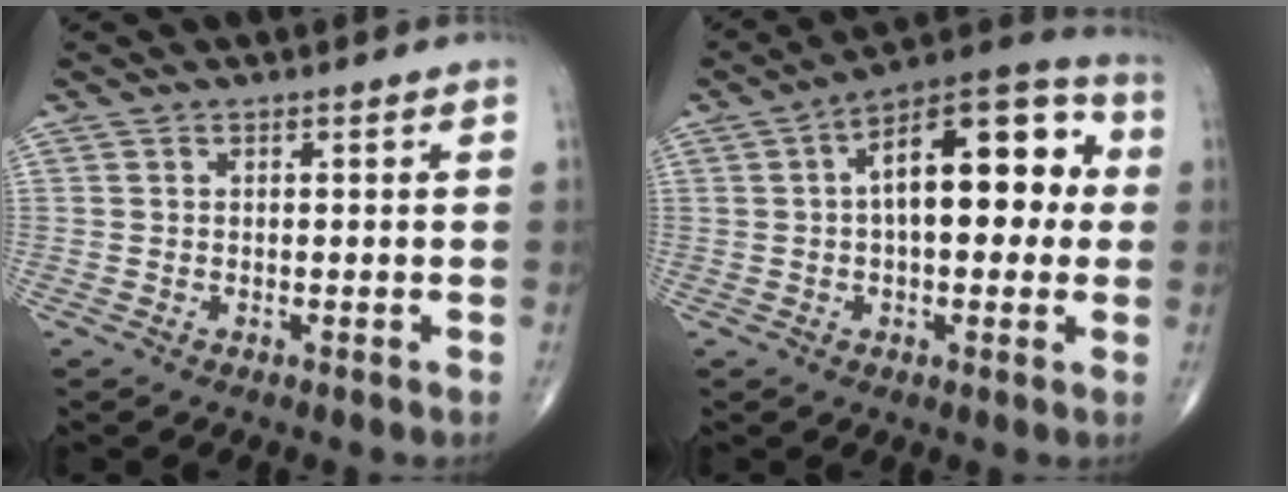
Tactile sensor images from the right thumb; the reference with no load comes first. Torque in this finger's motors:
{"motor_torque": [1.50, 3.51, 1.52, 0.24, 0.13]}